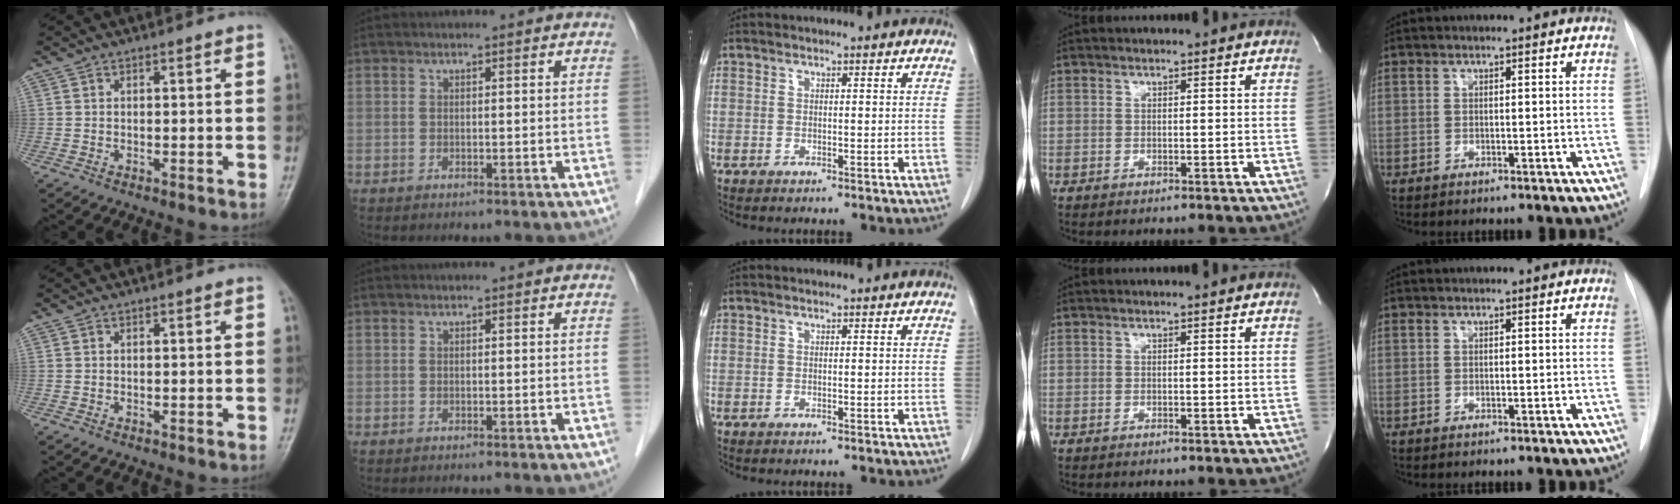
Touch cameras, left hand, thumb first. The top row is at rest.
{}